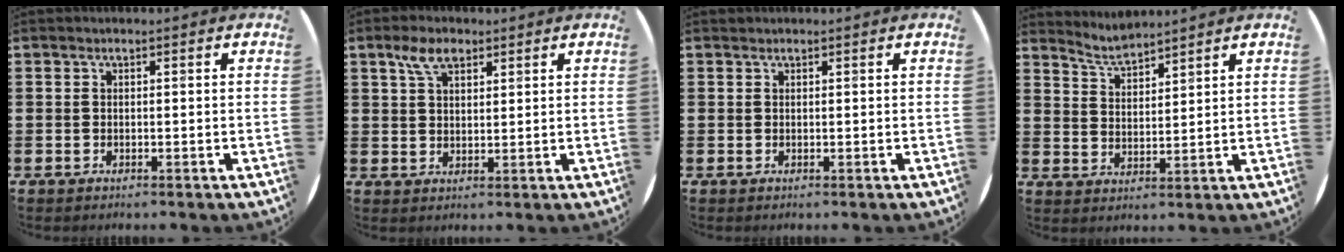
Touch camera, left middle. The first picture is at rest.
{"total": 4.5, "force": [2.9, 2.3, 2.5], "torque": [-0.047, 0.005, 0.052]}
{"total": 0.0}
{"total": 3.7, "force": [3.7, 0.1, 0.2], "torque": [-0.013, -0.017, 0.067]}